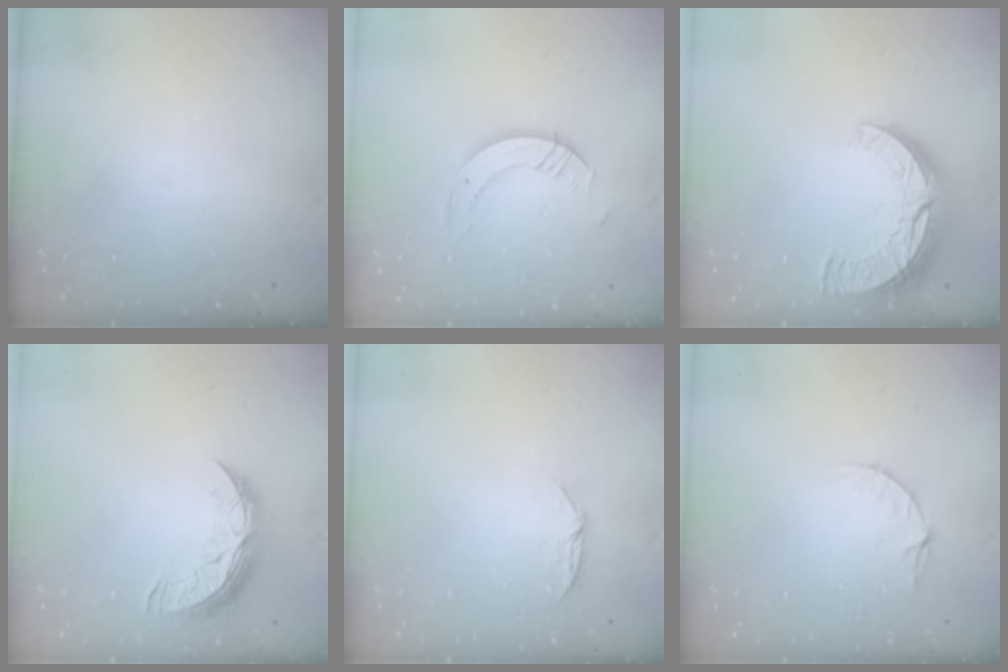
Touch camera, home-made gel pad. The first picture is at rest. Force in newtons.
{"total": 6.3, "press": 6.3, "slide": 0.5}
{"total": 11.6, "press": 11.5, "slide": 1.0}
{"total": 9.7, "press": 9.7, "slide": 0.6}
{"total": 5.9, "press": 5.8, "slide": 0.7}
{"total": 3.4, "press": 3.4, "slide": 0.4}